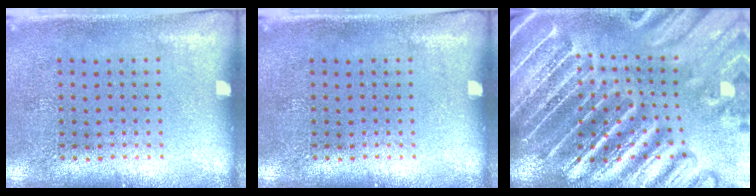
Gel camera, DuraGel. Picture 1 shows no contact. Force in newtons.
{"total": 0.0}
{"total": 5.6, "press": 4.9, "slide": 2.8}